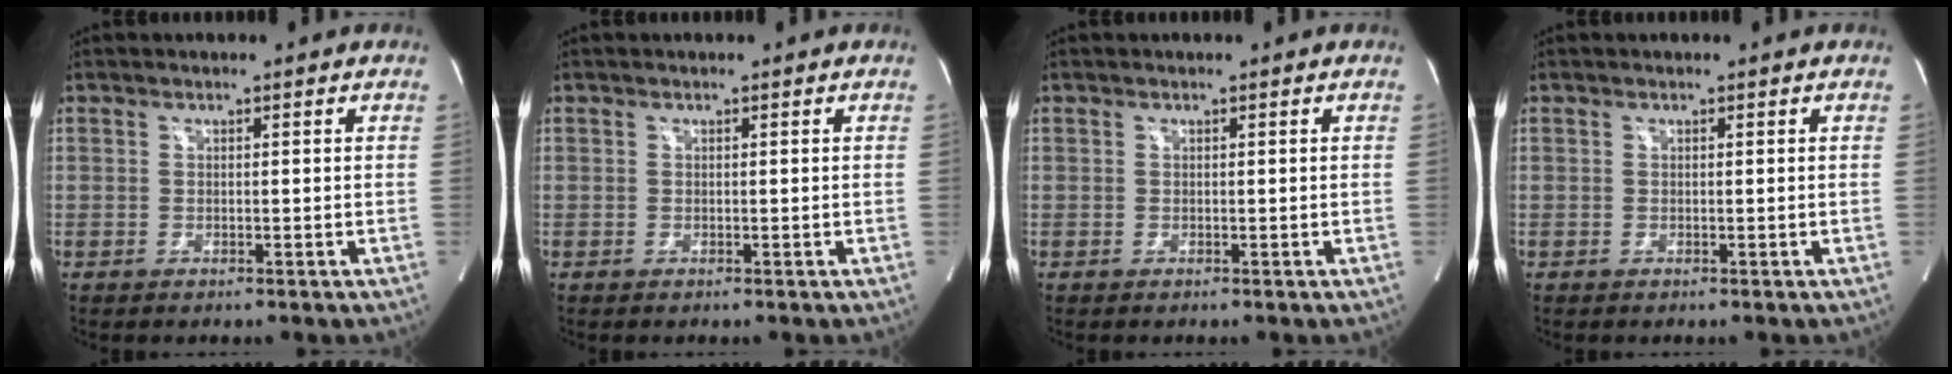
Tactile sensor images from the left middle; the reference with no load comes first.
{"total": 0.0}
{"total": 0.0}
{"total": 0.0}